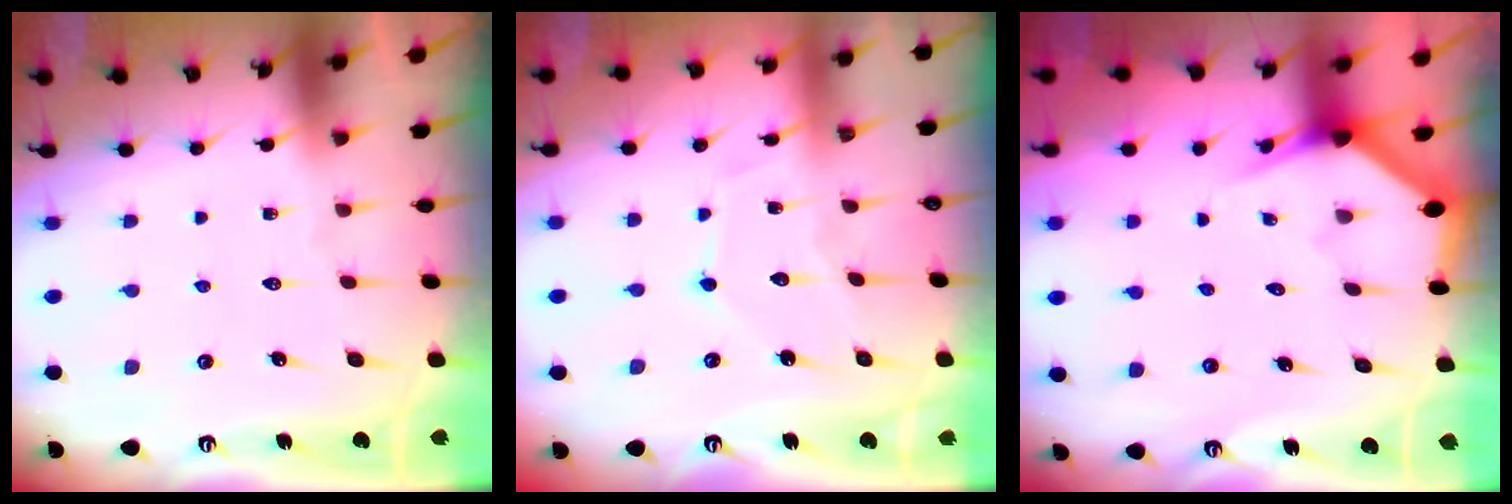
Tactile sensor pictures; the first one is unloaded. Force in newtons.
{"total": 8.3, "press": 8.3, "slide": 0.2}
{"total": 2.7, "press": 2.7, "slide": 0.1}